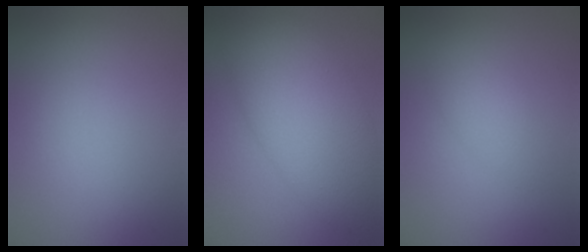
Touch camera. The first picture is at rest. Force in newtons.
{"total": 8.5, "press": 8.5, "slide": 0.3}
{"total": 2.2, "press": 2.2, "slide": 0.1}